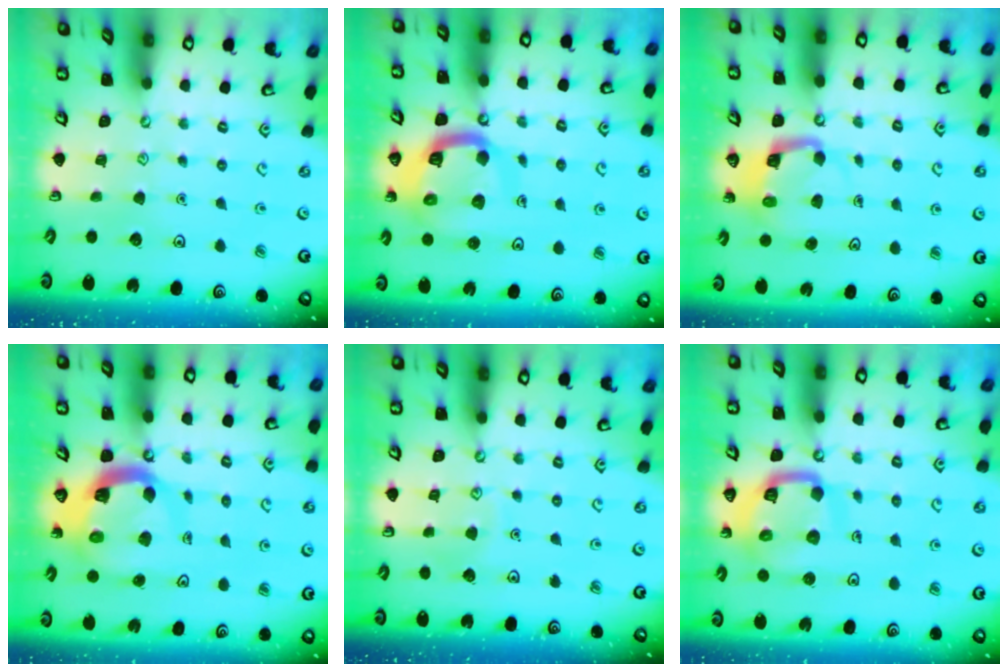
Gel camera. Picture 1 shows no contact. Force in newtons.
{"total": 11.9, "press": 11.8, "slide": 1.3}
{"total": 4.4, "press": 4.4, "slide": 0.1}
{"total": 10.0, "press": 9.9, "slide": 1.3}
{"total": 3.7, "press": 3.7, "slide": 0.3}
{"total": 13.2, "press": 13.1, "slide": 1.6}